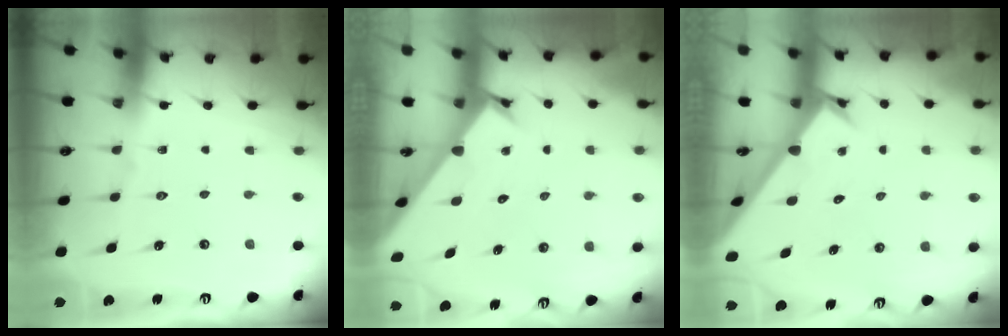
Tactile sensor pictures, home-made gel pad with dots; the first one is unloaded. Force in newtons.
{"total": 2.2, "press": 2.2, "slide": 0.2}
{"total": 2.5, "press": 2.5, "slide": 0.3}